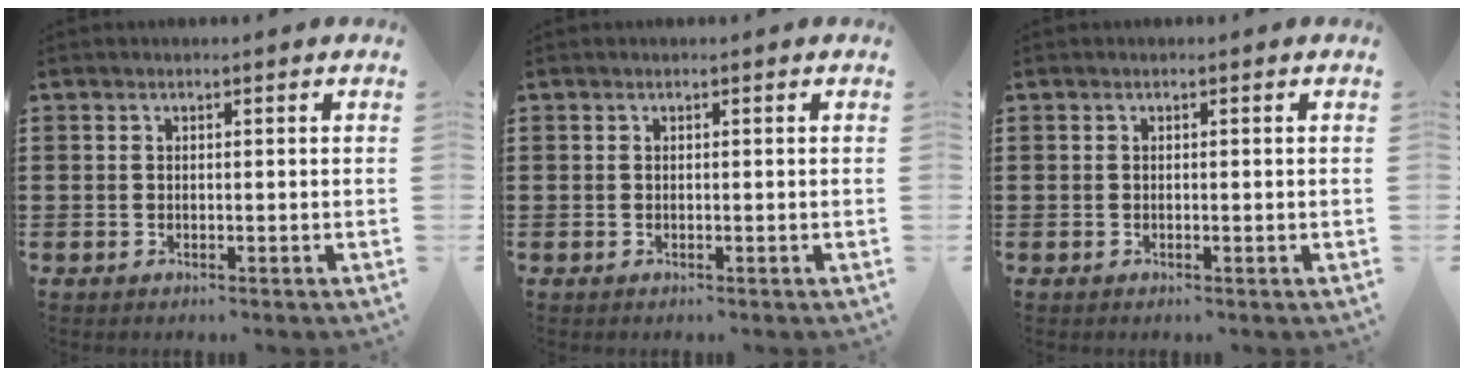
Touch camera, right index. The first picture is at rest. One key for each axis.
{"total": 0.0}
{"total": 0.0}